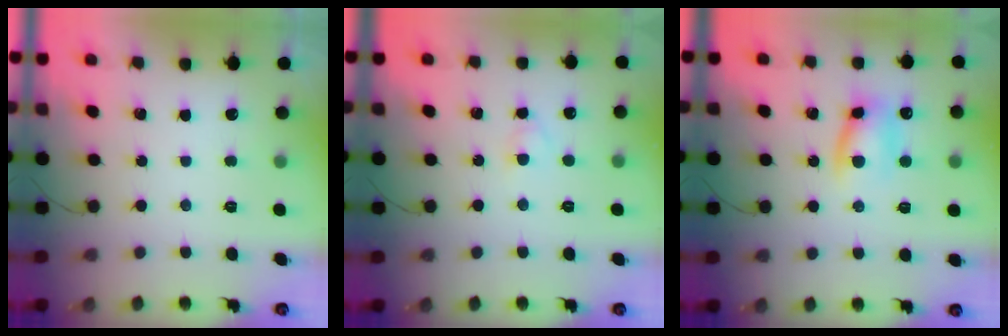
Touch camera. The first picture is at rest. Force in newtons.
{"total": 2.6, "press": 2.4, "slide": 1.1}
{"total": 8.9, "press": 8.8, "slide": 1.0}